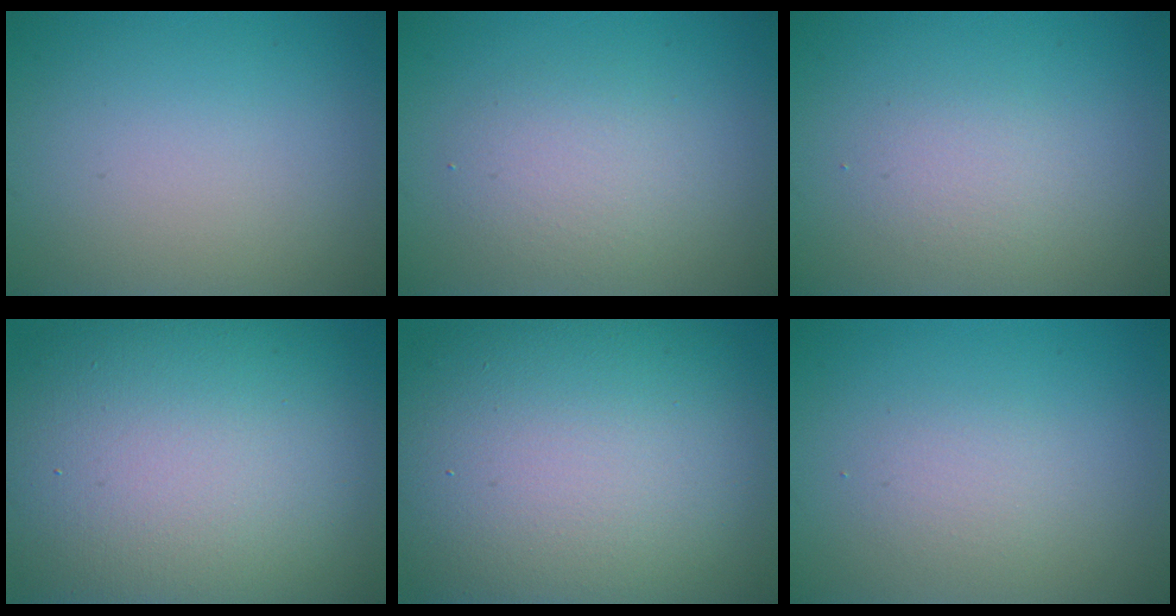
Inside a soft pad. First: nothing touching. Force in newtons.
{"total": 2.7, "press": 2.7, "slide": 0.1}
{"total": 1.7, "press": 1.6, "slide": 0.1}
{"total": 18.1, "press": 18.1, "slide": 1.5}
{"total": 17.2, "press": 17.2, "slide": 1.1}
{"total": 1.5, "press": 1.5, "slide": 0.1}